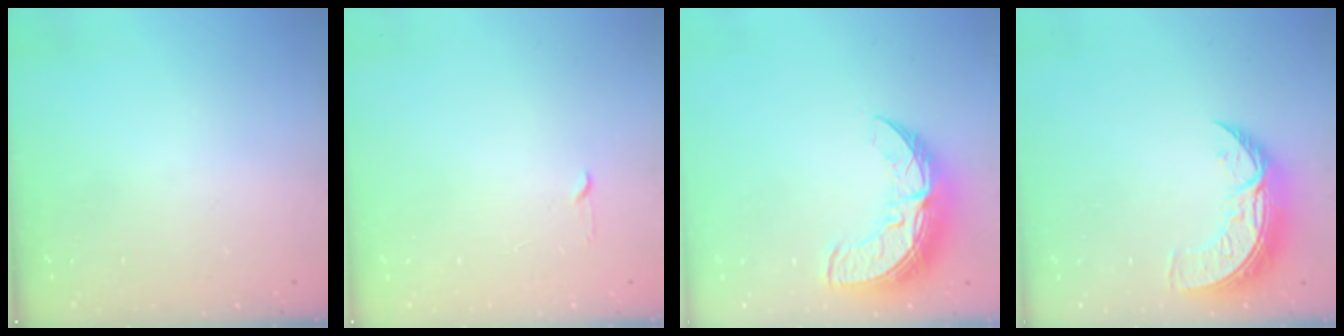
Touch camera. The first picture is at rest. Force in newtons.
{"total": 2.3, "press": 2.2, "slide": 0.3}
{"total": 11.3, "press": 11.3, "slide": 0.8}
{"total": 9.7, "press": 9.7, "slide": 0.8}